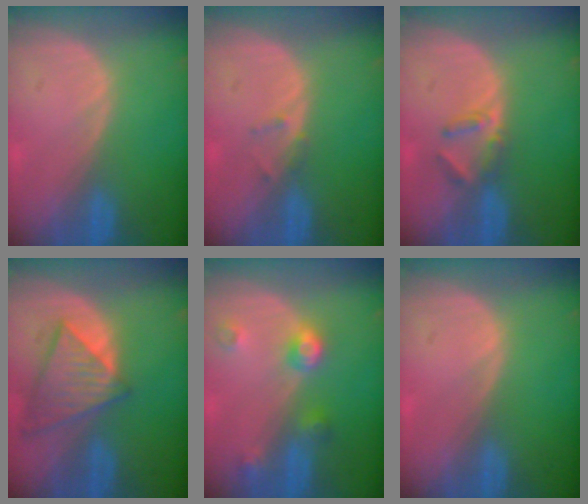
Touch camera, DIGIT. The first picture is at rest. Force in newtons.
{"total": 1.3, "press": 1.1, "slide": 0.8}
{"total": 3.2, "press": 3.0, "slide": 1.0}
{"total": 8.2, "press": 7.2, "slide": 3.9}
{"total": 4.6, "press": 4.1, "slide": 2.0}
{"total": 0.0}